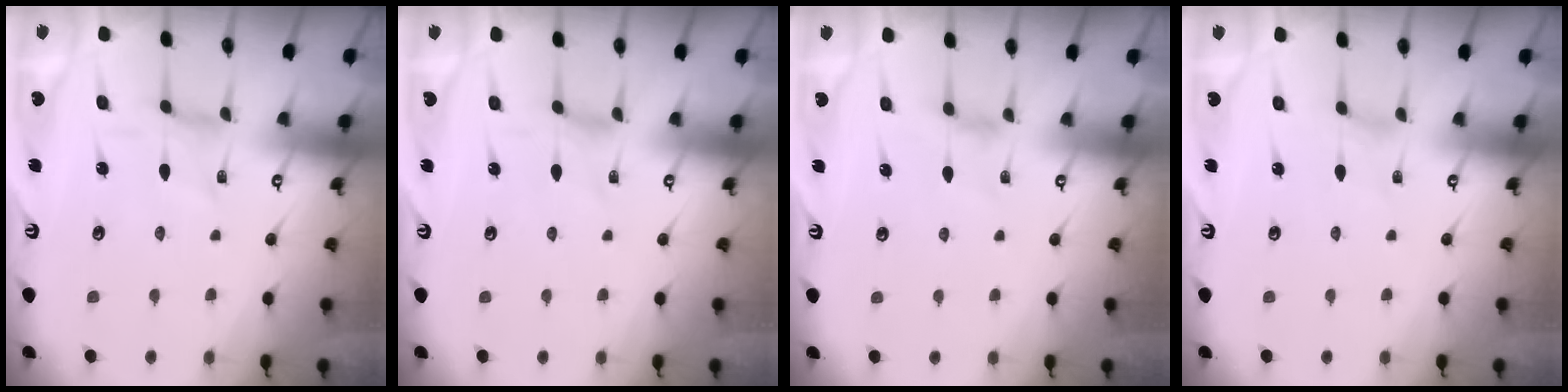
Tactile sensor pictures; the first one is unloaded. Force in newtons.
{"total": 0.0}
{"total": 2.7, "press": 2.6, "slide": 0.5}
{"total": 0.0}